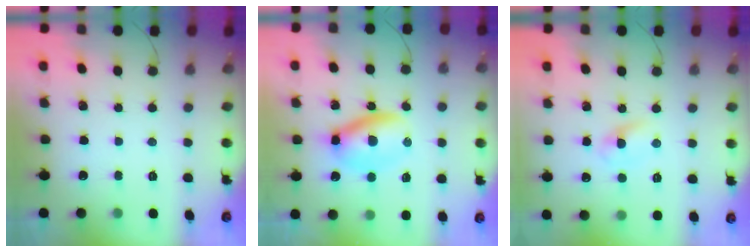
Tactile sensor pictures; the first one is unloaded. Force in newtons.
{"total": 7.3, "press": 7.2, "slide": 1.2}
{"total": 2.9, "press": 2.6, "slide": 1.3}